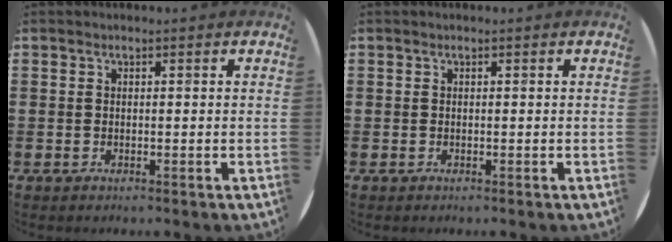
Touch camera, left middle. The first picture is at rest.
{"total": 0.0}